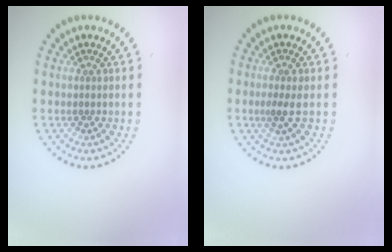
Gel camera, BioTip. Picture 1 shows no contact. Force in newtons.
{"total": 1.4, "press": 1.2, "slide": 0.7}